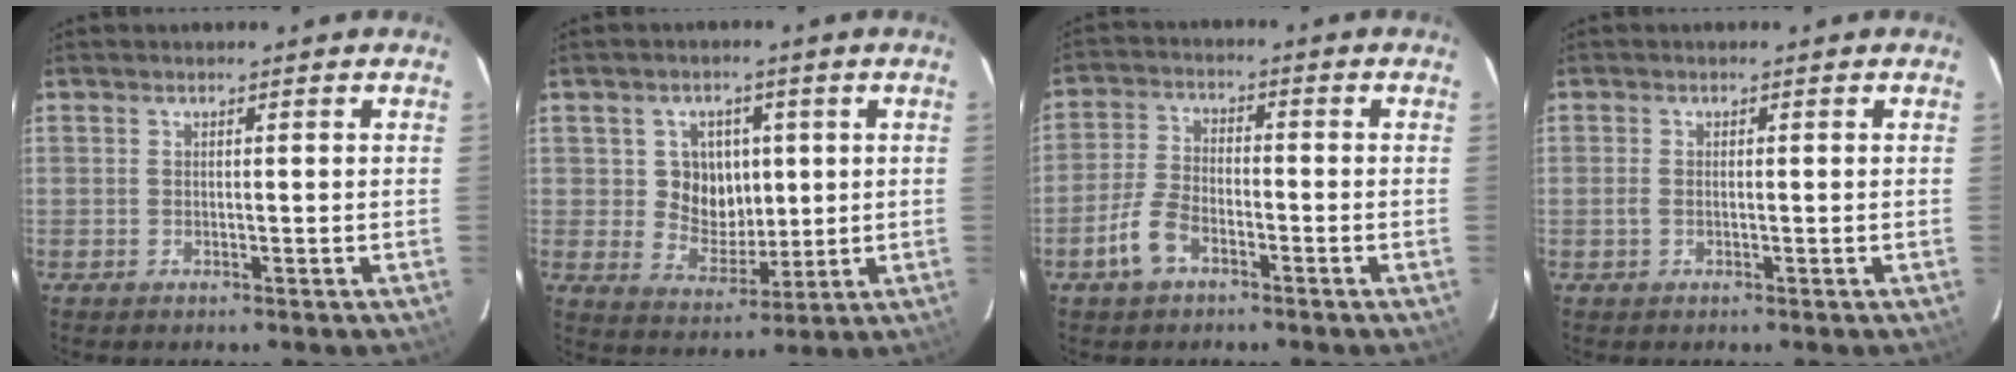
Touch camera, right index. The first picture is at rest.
{"total": 7.8, "force": [1.4, 7.1, 2.9], "torque": [-0.056, 0.007, 0.034]}
{"total": 6.7, "force": [-3.9, 3.4, 4.3], "torque": [-0.098, 0.007, -0.075]}
{"total": 1.3, "force": [-0.4, 0.7, 1.0], "torque": [-0.023, -0.001, -0.008]}